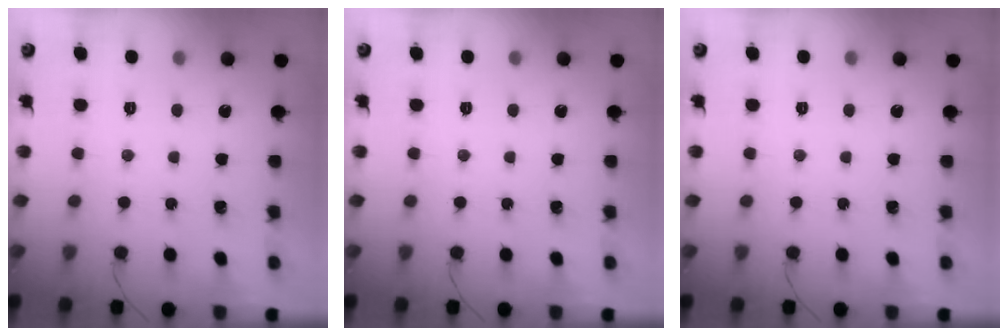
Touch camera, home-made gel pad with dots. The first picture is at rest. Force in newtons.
{"total": 0.0}
{"total": 0.0}